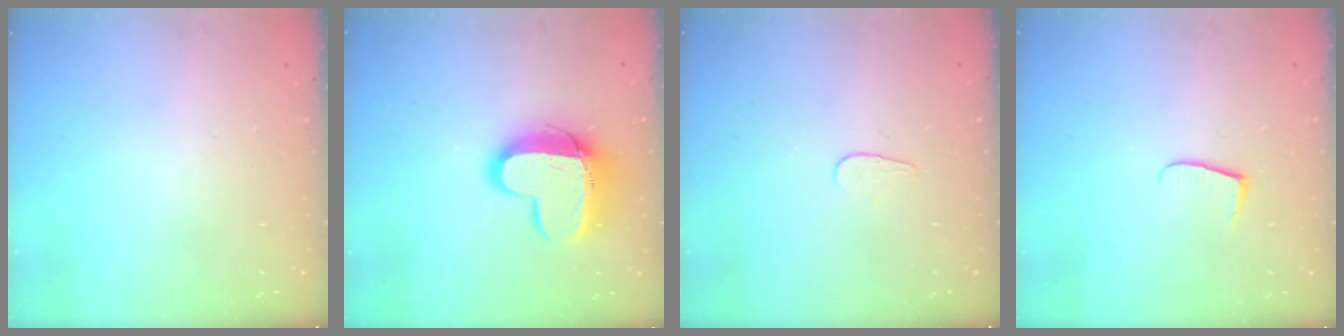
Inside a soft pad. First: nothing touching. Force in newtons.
{"total": 12.8, "press": 12.7, "slide": 1.4}
{"total": 3.6, "press": 3.6, "slide": 0.3}
{"total": 6.2, "press": 6.1, "slide": 0.6}